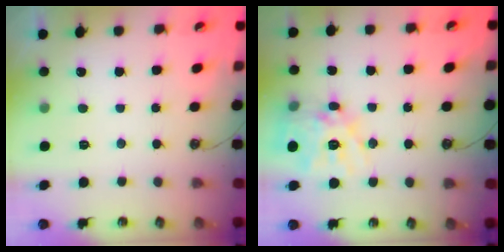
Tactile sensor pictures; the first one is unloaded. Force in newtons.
{"total": 16.2, "press": 16.2, "slide": 1.3}